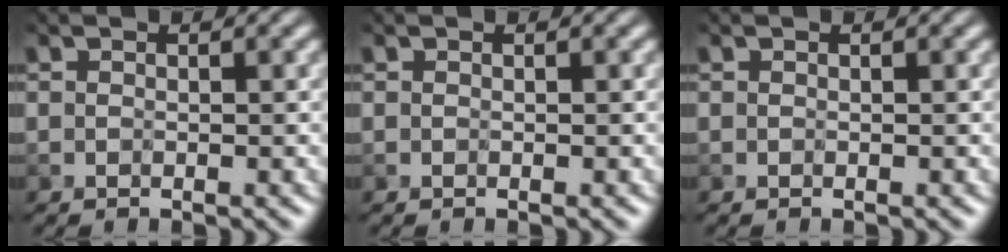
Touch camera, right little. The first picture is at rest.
{"total": 0.0}
{"total": 0.0}